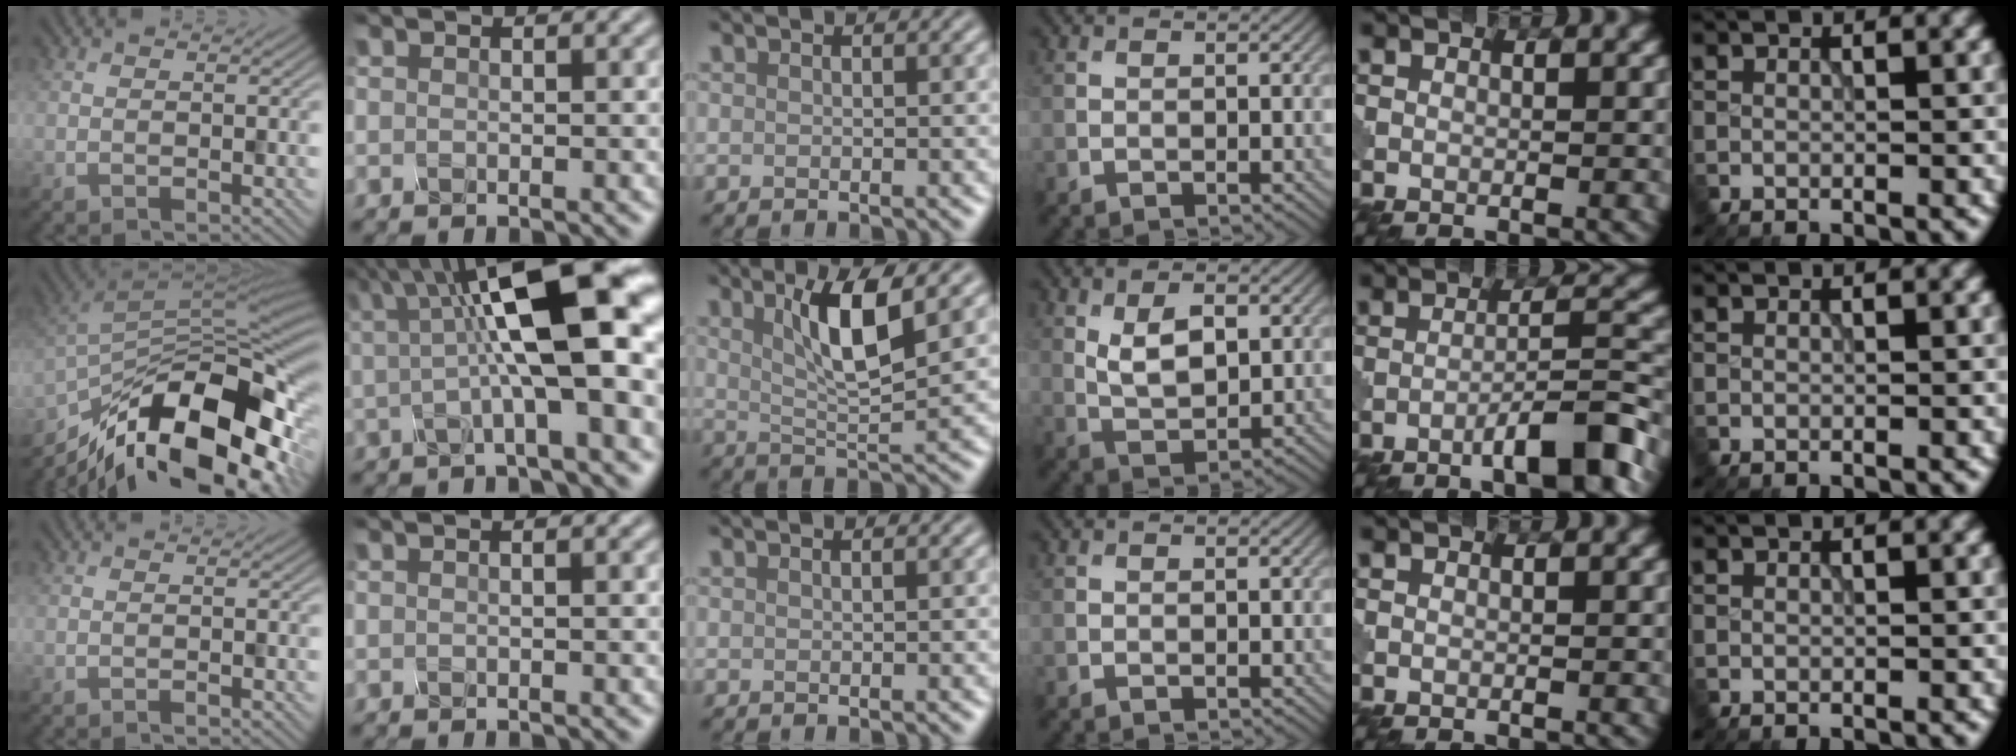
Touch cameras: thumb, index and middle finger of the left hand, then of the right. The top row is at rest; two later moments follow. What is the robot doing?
{"motion": "assemble", "object": "glue stick"}